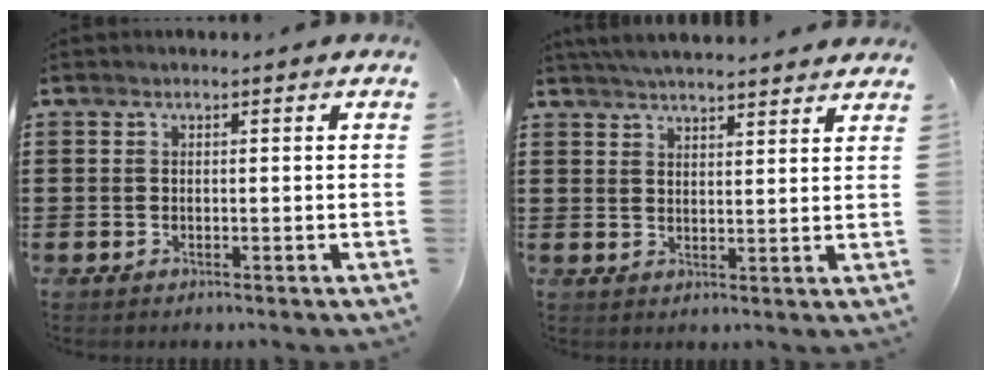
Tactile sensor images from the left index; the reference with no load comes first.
{"total": 4.1, "force": [4.1, -0.1, 0.9], "torque": [-0.028, -0.013, 0.075]}